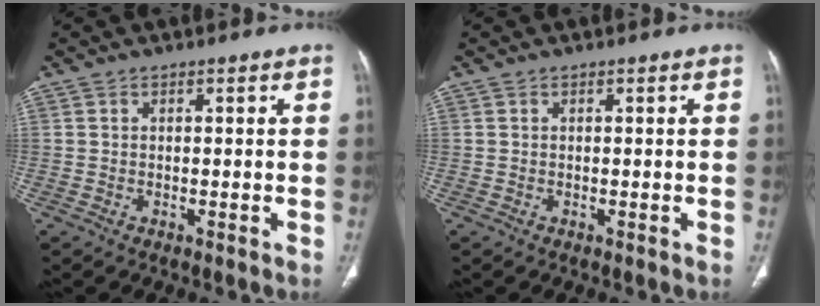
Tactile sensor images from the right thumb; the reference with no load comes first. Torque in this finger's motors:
{"motor_torque": [0.00, 0.00, -0.32, 0.21, -0.03]}